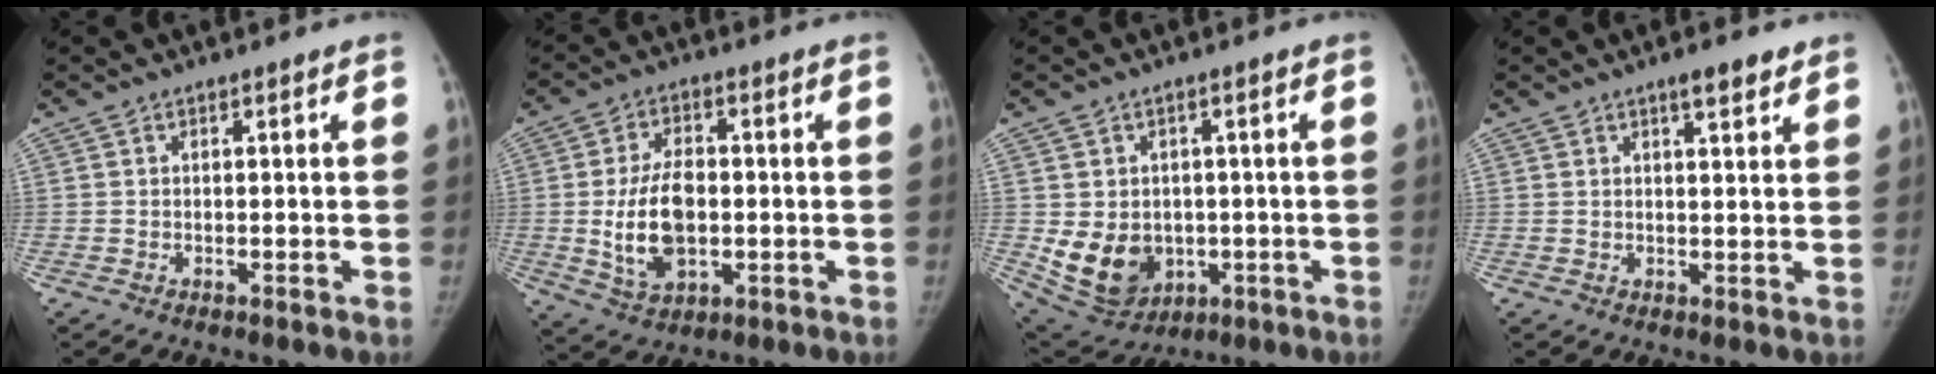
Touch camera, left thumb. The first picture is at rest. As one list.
[{"total": 11.3, "force": [-1.1, 6.5, 9.1], "torque": [-0.157, 0.003, -0.012]}, {"total": 11.1, "force": [-1.8, 8.9, 6.4], "torque": [-0.084, -0.004, 0.000]}, {"total": 3.9, "force": [2.6, 1.0, 2.7], "torque": [-0.028, -0.014, 0.038]}]